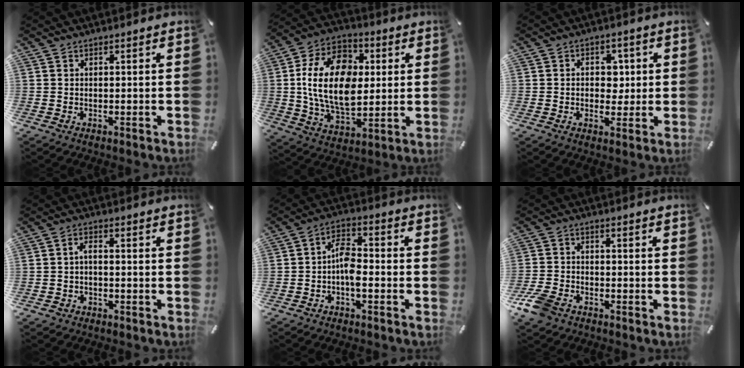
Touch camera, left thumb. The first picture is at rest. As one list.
[{"total": 19.7, "force": [1.4, 13.5, 14.3], "torque": [-0.276, 0.012, 0.021]}, {"total": 6.0, "force": [0.3, 4.6, 3.8], "torque": [-0.038, -0.005, -0.005]}, {"total": 2.4, "force": [-1.2, 1.3, 1.6], "torque": [-0.031, 0.009, -0.026]}, {"total": 6.8, "force": [-2.2, 3.6, 5.4], "torque": [-0.100, 0.017, -0.038]}, {"total": 6.8, "force": [-4.4, 4.0, 3.3], "torque": [-0.084, 0.013, -0.089]}]